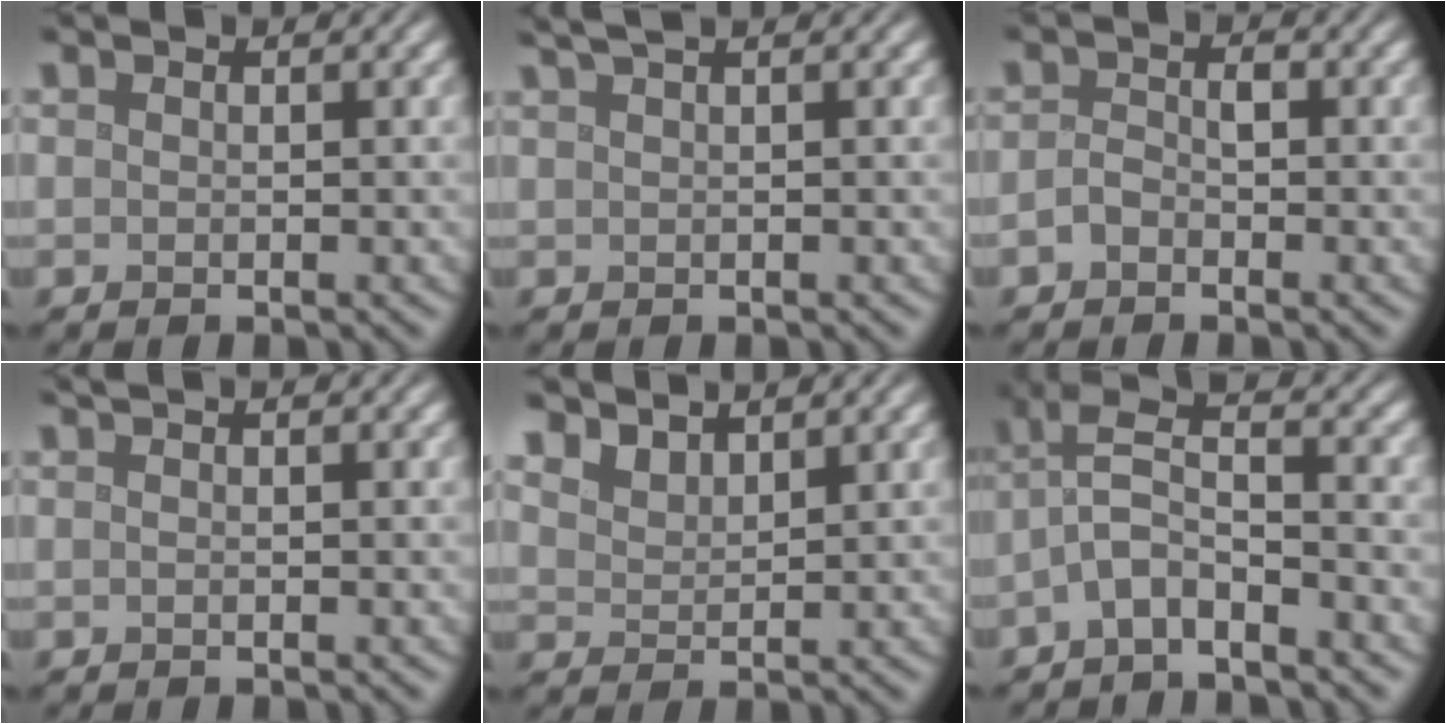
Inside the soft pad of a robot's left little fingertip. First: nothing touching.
{"total": 3.2, "force": [2.0, 1.1, 2.2], "torque": [-0.020, 0.012, 0.013]}
{"total": 1.6, "force": [-0.8, 0.9, 1.1], "torque": [-0.021, 0.005, -0.018]}
{"total": 1.3, "force": [0.3, 0.4, 1.2], "torque": [-0.020, 0.000, -0.004]}
{"total": 3.3, "force": [3.1, 1.0, 0.9], "torque": [-0.025, -0.006, 0.064]}
{"total": 3.9, "force": [-2.1, 1.1, 3.1], "torque": [-0.064, 0.014, -0.051]}